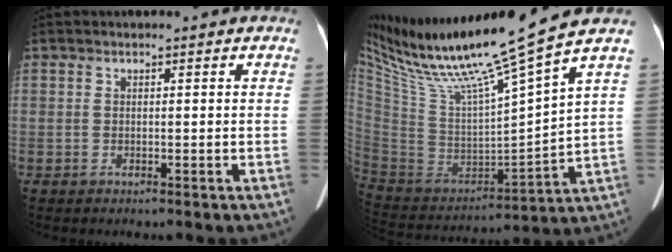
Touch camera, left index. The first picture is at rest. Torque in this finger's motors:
{"motor_torque": [-0.14, -0.69, 0.01, 0.02]}